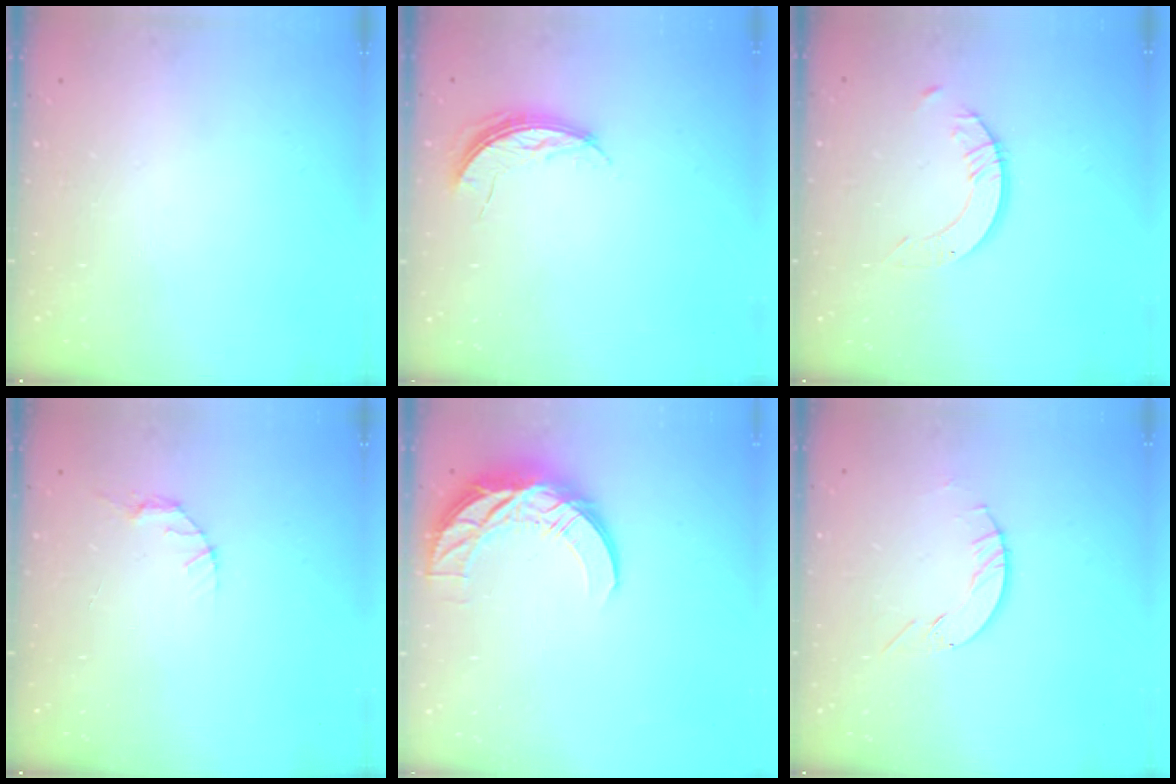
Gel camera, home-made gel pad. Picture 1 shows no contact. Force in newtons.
{"total": 5.1, "press": 5.1, "slide": 0.4}
{"total": 3.7, "press": 3.7, "slide": 0.3}
{"total": 2.7, "press": 2.7, "slide": 0.4}
{"total": 14.2, "press": 14.2, "slide": 1.0}
{"total": 4.4, "press": 4.4, "slide": 0.2}